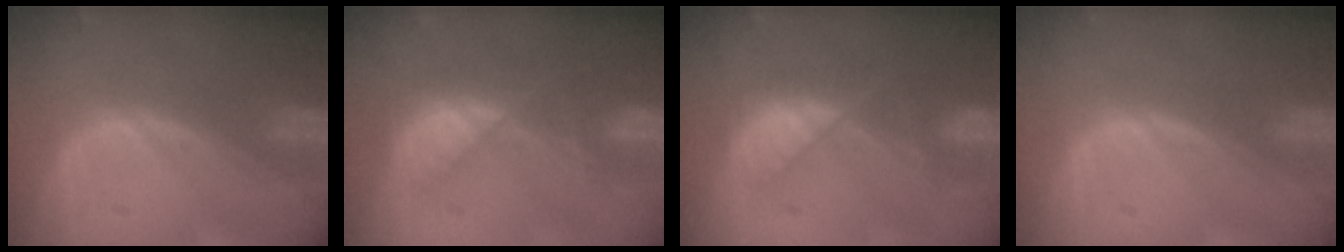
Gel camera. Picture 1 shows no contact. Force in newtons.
{"total": 8.0, "press": 6.9, "slide": 4.1}
{"total": 7.1, "press": 7.0, "slide": 1.3}
{"total": 0.0}